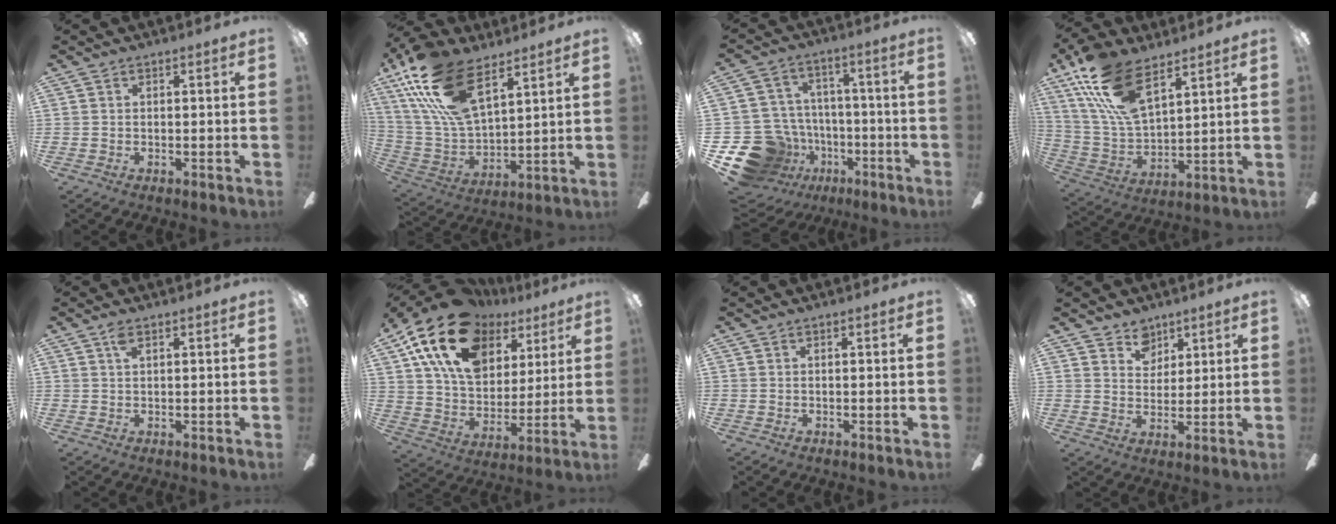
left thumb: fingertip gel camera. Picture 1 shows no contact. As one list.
[{"total": 22.1, "force": [13.1, 9.8, 14.9], "torque": [-0.329, -0.056, 0.231]}, {"total": 18.9, "force": [-8.5, 15.0, 7.6], "torque": [-0.182, 0.050, -0.110]}, {"total": 18.8, "force": [11.4, 8.3, 12.4], "torque": [-0.270, -0.046, 0.205]}, {"total": 2.2, "force": [1.2, 0.9, 1.7], "torque": [-0.038, 0.005, 0.020]}, {"total": 21.9, "force": [12.2, 13.7, 12.0], "torque": [-0.211, -0.045, 0.224]}, {"total": 0.0}, {"total": 6.1, "force": [4.5, 4.2, 0.3], "torque": [0.002, -0.026, 0.081]}]